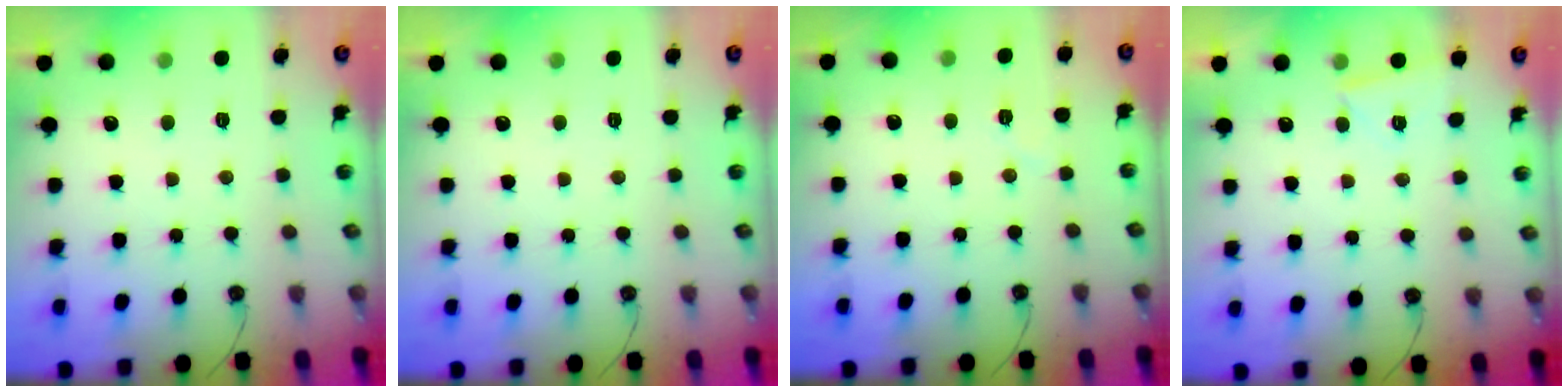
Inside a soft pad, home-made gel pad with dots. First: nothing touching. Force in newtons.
{"total": 0.0}
{"total": 3.5, "press": 3.1, "slide": 1.8}
{"total": 3.2, "press": 3.0, "slide": 1.1}